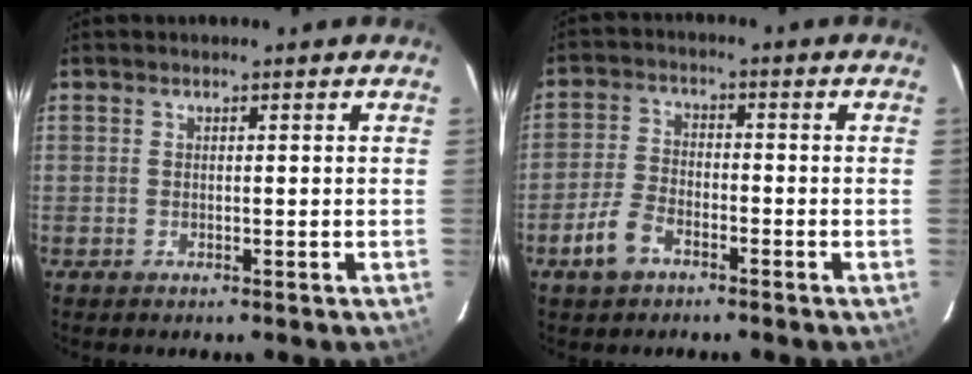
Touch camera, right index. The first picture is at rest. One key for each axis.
{"total": 6.3, "fx": -3.9, "fy": 3.4, "fz": 3.7, "tx": -0.088, "ty": 0.004, "tz": -0.074}